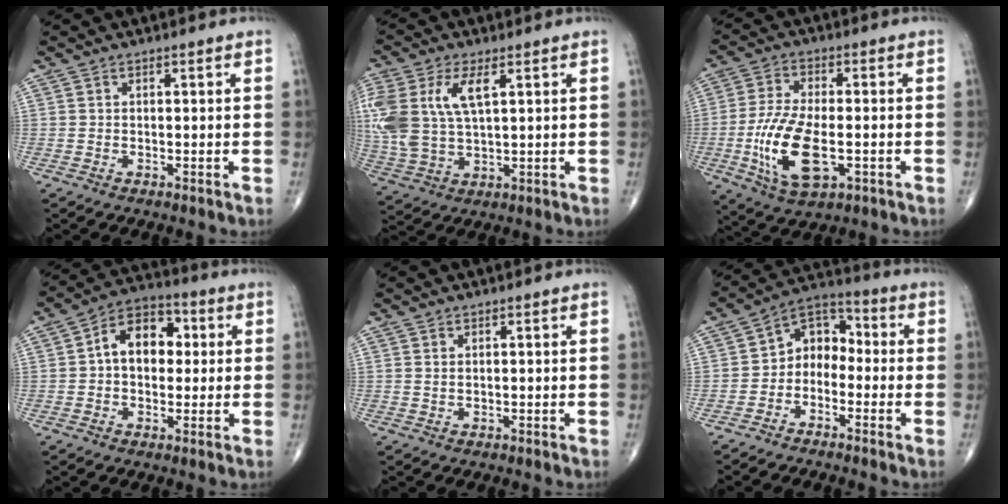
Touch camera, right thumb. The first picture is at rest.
{"total": 15.7, "force": [4.4, 8.1, 12.7], "torque": [-0.304, 0.000, 0.089]}
{"total": 13.7, "force": [-3.2, 6.4, 11.7], "torque": [-0.233, 0.003, -0.051]}
{"total": 10.8, "force": [1.3, 7.4, 7.7], "torque": [-0.095, 0.024, 0.013]}
{"total": 0.7, "force": [0.4, 0.4, 0.5], "torque": [-0.010, 0.000, 0.009]}
{"total": 8.0, "force": [-2.0, 6.1, 4.8], "torque": [-0.048, 0.047, -0.056]}